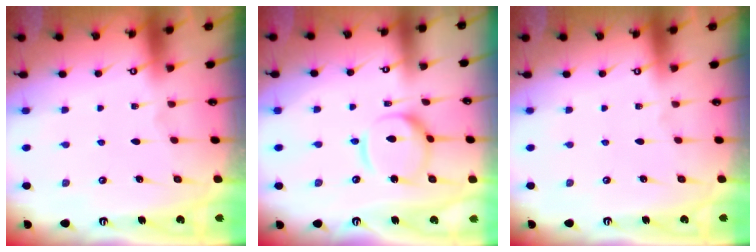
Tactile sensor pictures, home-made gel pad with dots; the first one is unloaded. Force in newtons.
{"total": 11.3, "press": 11.3, "slide": 1.0}
{"total": 0.0}